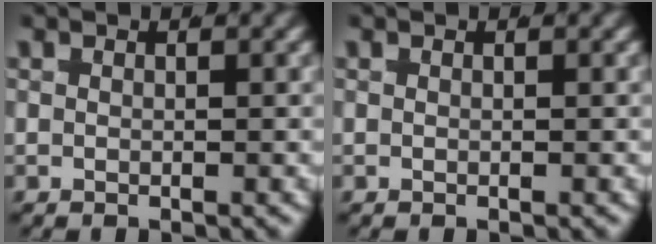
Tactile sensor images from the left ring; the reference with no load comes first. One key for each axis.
{"total": 0.0}